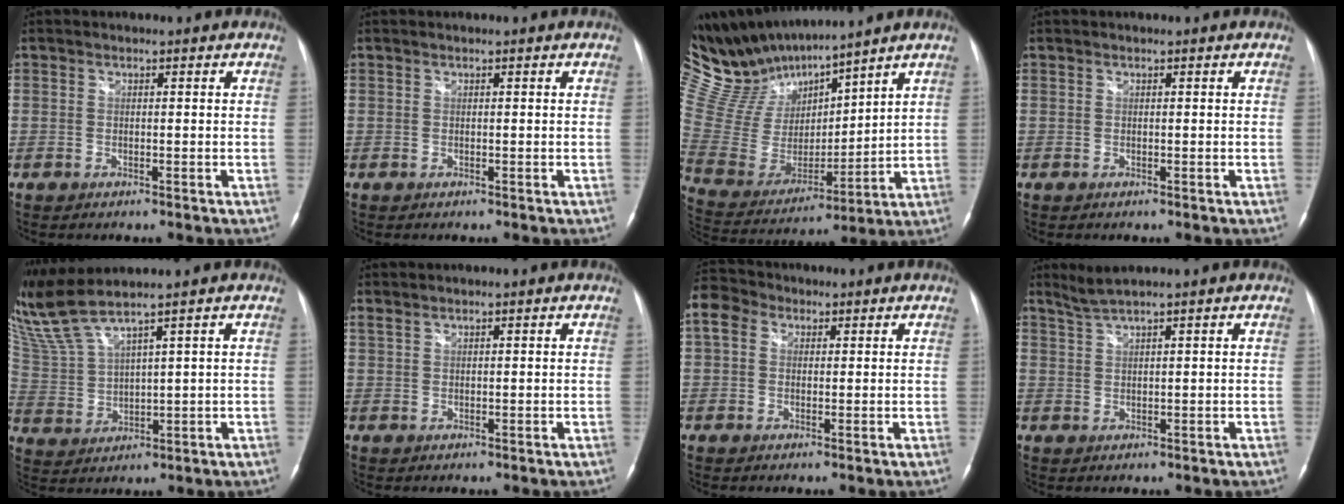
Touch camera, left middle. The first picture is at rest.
{"total": 0.0}
{"total": 16.4, "force": [15.2, 2.7, 5.6], "torque": [-0.134, 0.003, 0.312]}
{"total": 0.0}
{"total": 8.5, "force": [7.3, -1.1, 4.1], "torque": [-0.107, 0.005, 0.165]}
{"total": 1.0, "force": [1.0, 0.0, 0.1], "torque": [-0.010, 0.007, 0.028]}
{"total": 5.8, "force": [2.3, 4.4, 3.0], "torque": [-0.076, 0.034, 0.042]}
{"total": 2.5, "force": [2.1, -0.9, 1.0], "torque": [-0.030, 0.006, 0.048]}